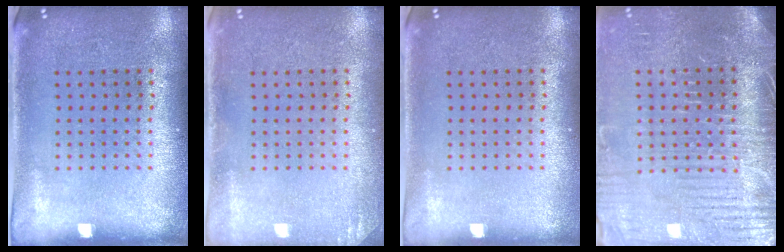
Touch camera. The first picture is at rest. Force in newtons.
{"total": 1.1, "press": 1.1, "slide": 0.1}
{"total": 0.0}
{"total": 4.0, "press": 3.8, "slide": 1.3}